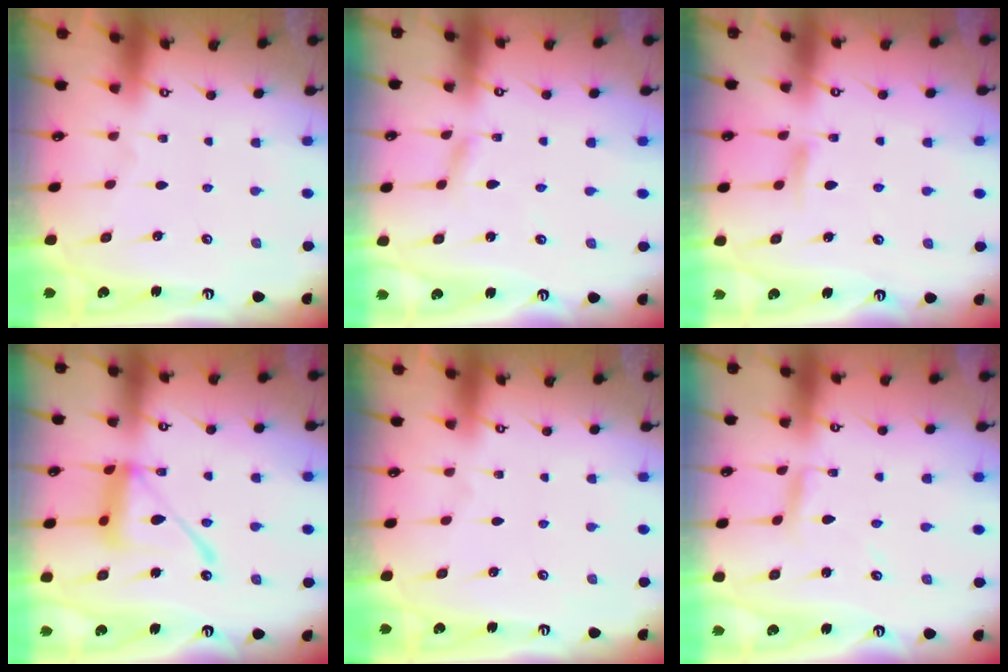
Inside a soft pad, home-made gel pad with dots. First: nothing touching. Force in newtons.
{"total": 1.9, "press": 1.9, "slide": 0.2}
{"total": 7.4, "press": 7.4, "slide": 0.9}
{"total": 14.4, "press": 14.3, "slide": 1.2}
{"total": 0.0}
{"total": 4.0, "press": 4.0, "slide": 0.4}